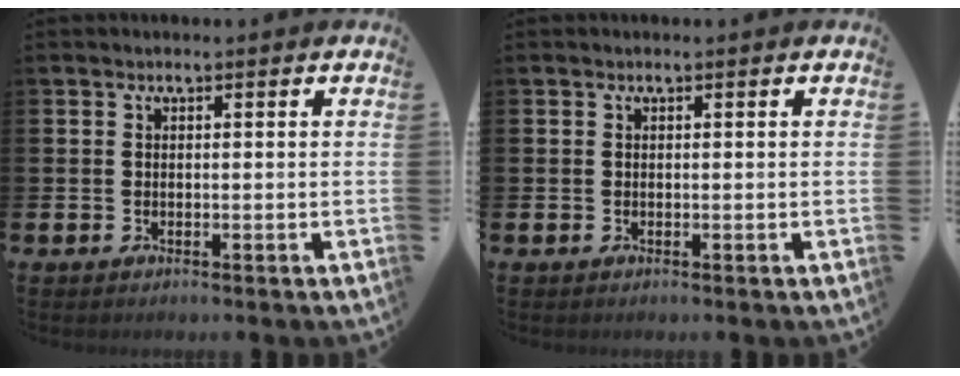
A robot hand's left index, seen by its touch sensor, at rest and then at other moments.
{"total": 0.0}